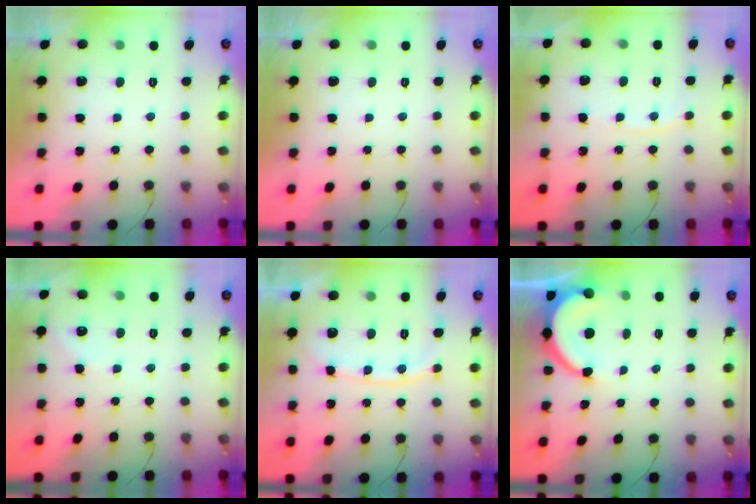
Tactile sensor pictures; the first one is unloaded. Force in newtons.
{"total": 0.0}
{"total": 4.5, "press": 4.5, "slide": 0.5}
{"total": 2.2, "press": 2.2, "slide": 0.4}
{"total": 10.7, "press": 10.6, "slide": 1.5}
{"total": 7.5, "press": 7.4, "slide": 1.1}